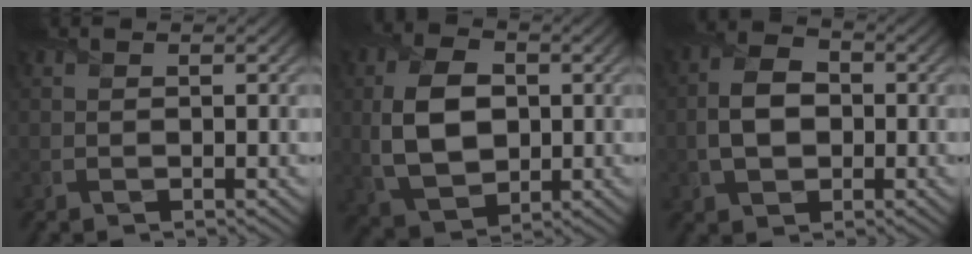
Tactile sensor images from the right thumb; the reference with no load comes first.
{"total": 9.5, "force": [0.4, 6.3, 7.0], "torque": [-0.163, -0.003, 0.007]}
{"total": 5.8, "force": [-0.6, 4.0, 4.2], "torque": [-0.088, 0.001, -0.015]}